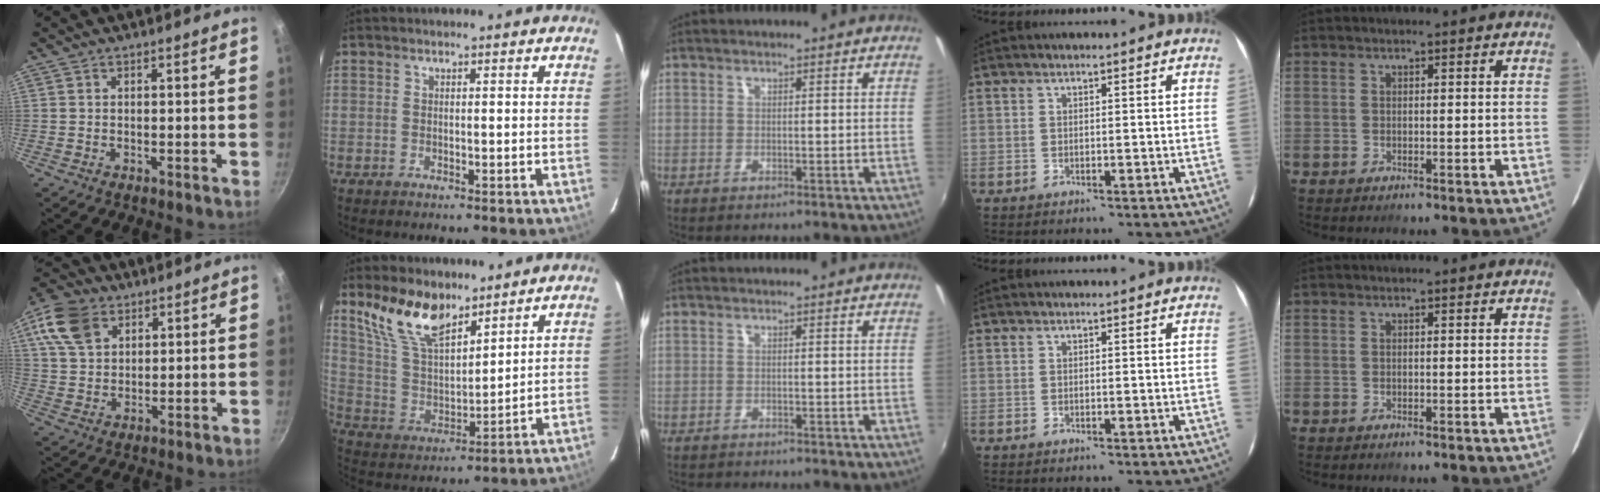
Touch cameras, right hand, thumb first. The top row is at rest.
{"thumb": {"total": 11.2, "force": [5.3, 7.6, 6.3], "torque": [-0.105, -0.002, 0.096]}, "index": {"total": 13.8, "force": [10.1, 5.5, 7.6], "torque": [-0.157, 0.014, 0.208]}, "middle": {"total": 2.8, "force": [-2.8, 0.4, 0.6], "torque": [-0.024, -0.017, -0.048]}}